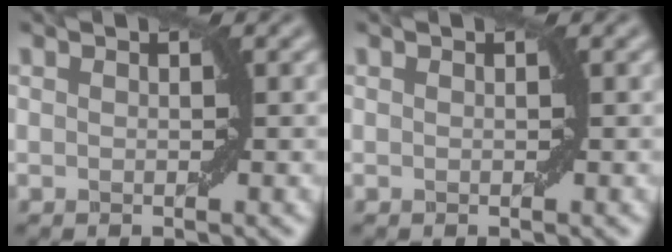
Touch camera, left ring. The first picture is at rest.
{"total": 0.0}